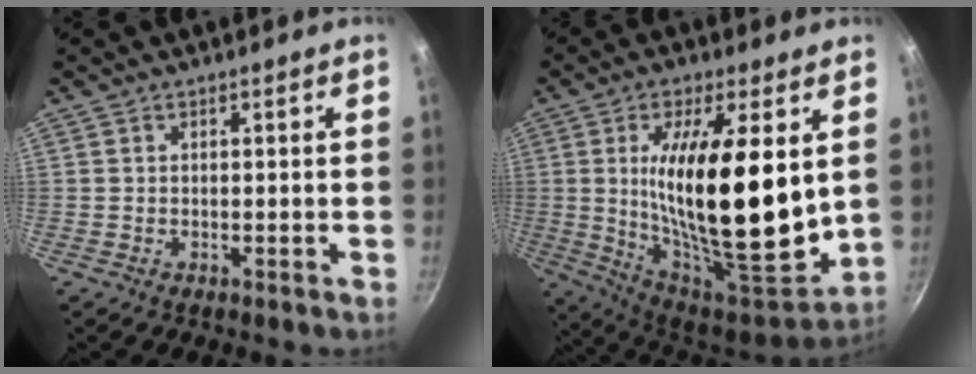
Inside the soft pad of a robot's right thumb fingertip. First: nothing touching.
{"total": 24.5, "force": [3.4, 8.1, 22.9], "torque": [-0.361, -0.040, 0.062]}